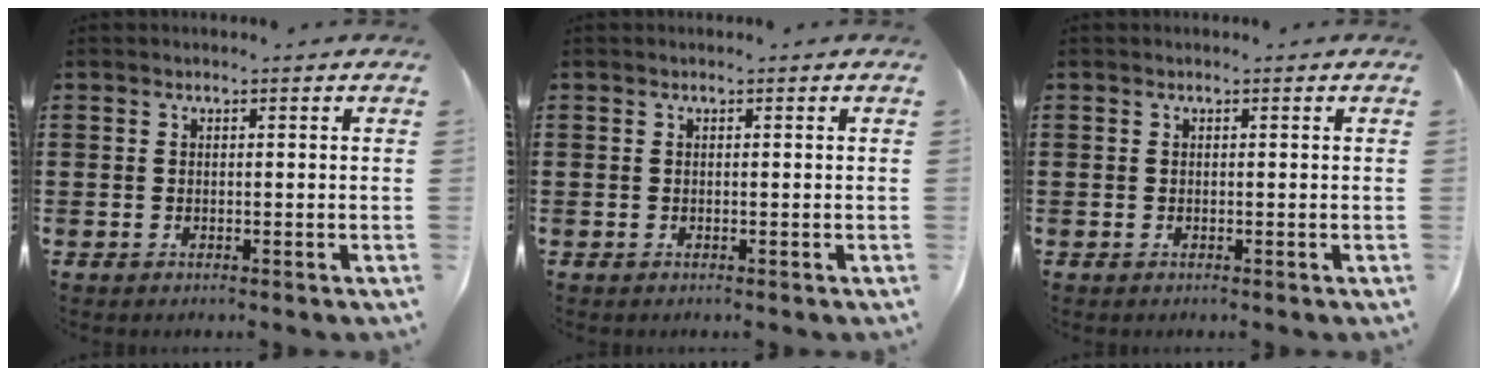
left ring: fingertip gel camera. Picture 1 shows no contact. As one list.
[{"total": 0.0}, {"total": 0.0}]